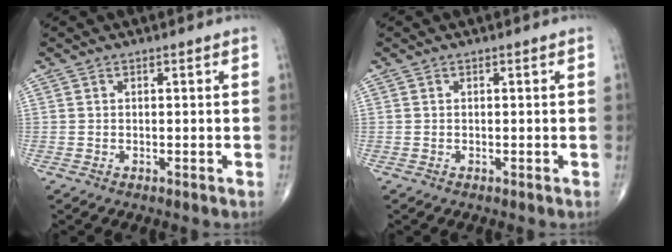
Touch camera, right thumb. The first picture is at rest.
{"total": 0.0}